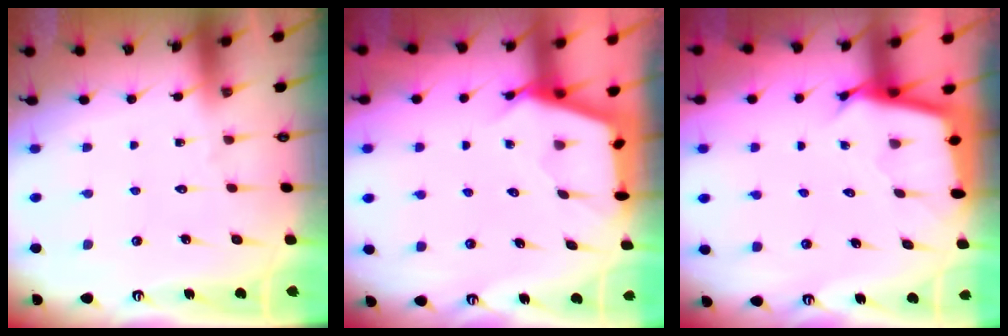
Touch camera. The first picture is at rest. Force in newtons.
{"total": 2.8, "press": 2.8, "slide": 0.3}
{"total": 2.7, "press": 2.7, "slide": 0.1}